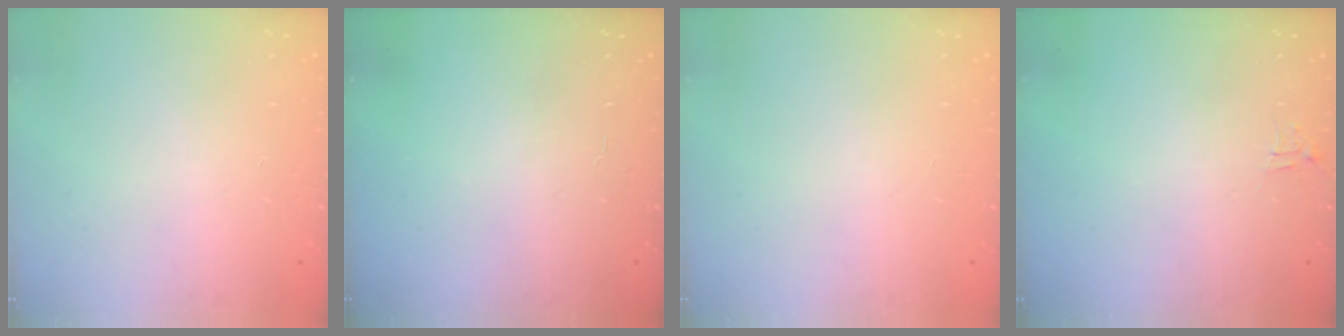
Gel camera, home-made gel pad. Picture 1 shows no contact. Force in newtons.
{"total": 1.1, "press": 1.1, "slide": 0.2}
{"total": 0.0}
{"total": 4.0, "press": 4.0, "slide": 0.2}